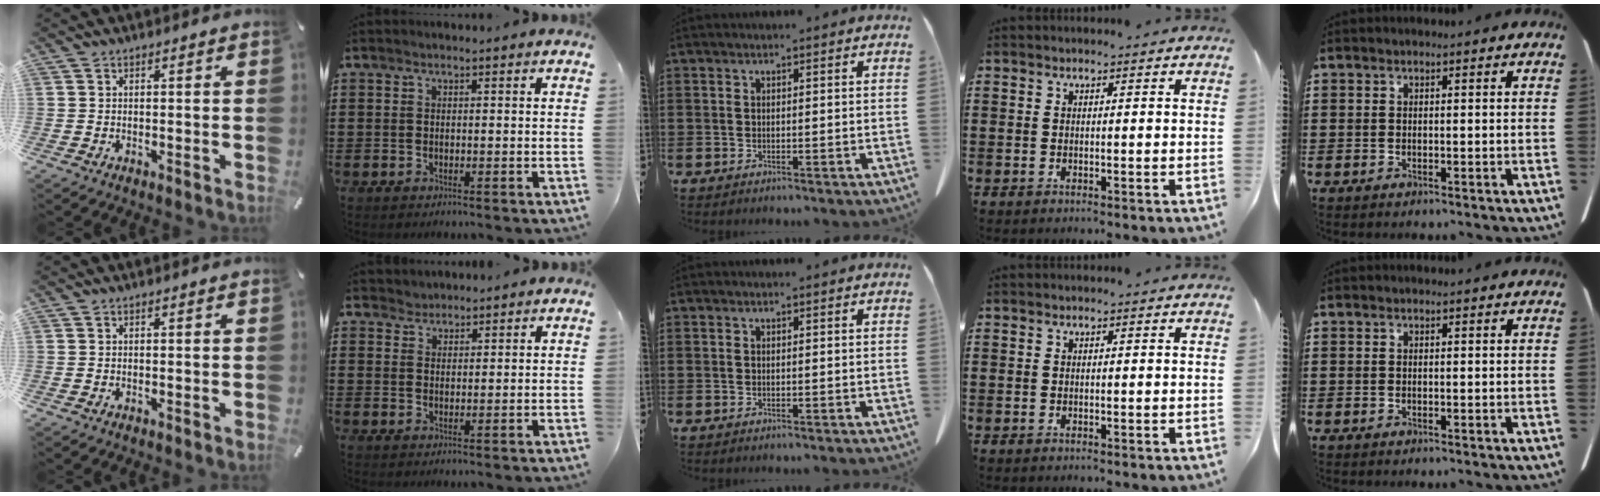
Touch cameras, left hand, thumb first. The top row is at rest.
{"index": {"total": 2.0, "force": [1.8, 0.9, -0.2], "torque": [-0.004, 0.007, 0.036]}}